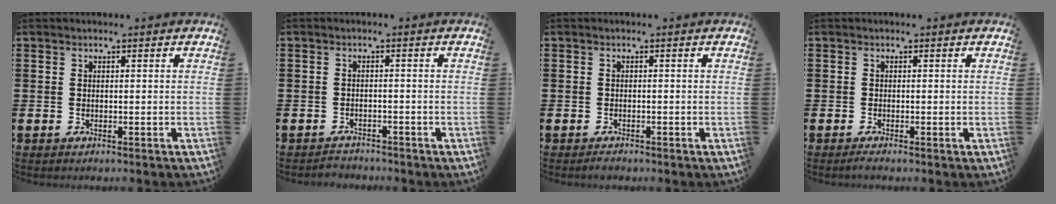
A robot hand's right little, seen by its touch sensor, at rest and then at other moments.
{"total": 1.3, "force": [-1.3, 0.2, -0.2], "torque": [-0.002, 0.005, -0.029]}
{"total": 0.6, "force": [-0.6, 0.2, 0.0], "torque": [-0.003, -0.001, -0.012]}
{"total": 0.6, "force": [-0.4, 0.1, 0.4], "torque": [-0.008, -0.003, -0.007]}